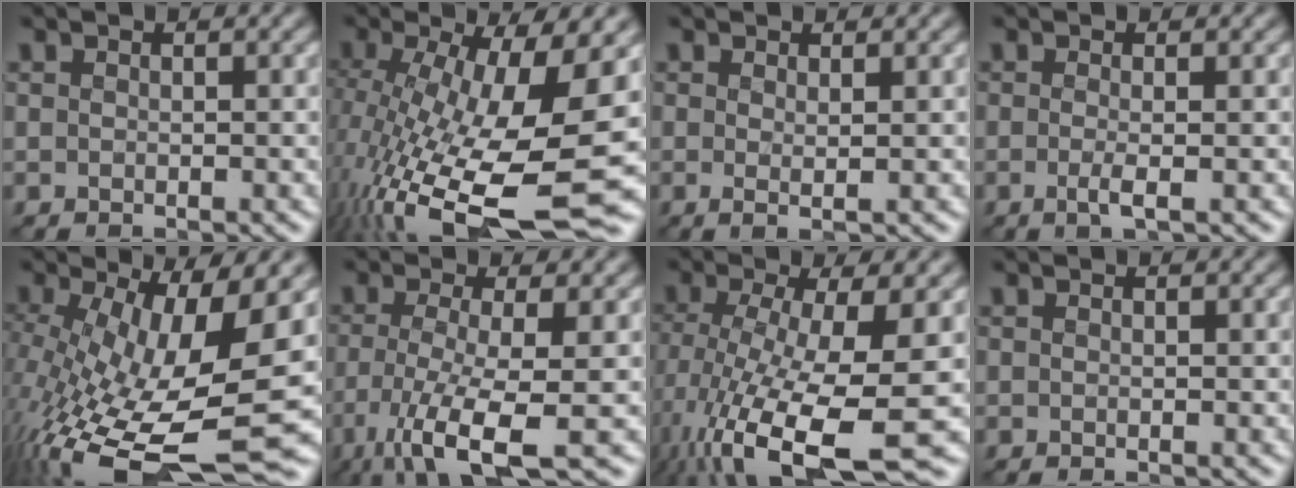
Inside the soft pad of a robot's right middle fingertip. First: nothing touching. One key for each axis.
{"total": 14.2, "fx": -3.4, "fy": 4.9, "fz": 13.0, "tx": -0.239, "ty": -0.024, "tz": -0.049}
{"total": 1.2, "fx": 0.2, "fy": 0.2, "fz": 1.1, "tx": -0.017, "ty": -0.004, "tz": 0.001}
{"total": 1.6, "fx": -0.3, "fy": 0.4, "fz": 1.5, "tx": -0.028, "ty": -0.006, "tz": -0.009}
{"total": 15.8, "fx": -4.2, "fy": 5.5, "fz": 14.3, "tx": -0.271, "ty": -0.028, "tz": -0.068}
{"total": 7.2, "fx": -2.9, "fy": 1.6, "fz": 6.4, "tx": -0.123, "ty": -0.012, "tz": -0.060}
{"total": 12.8, "fx": -4.3, "fy": 4.0, "fz": 11.4, "tx": -0.226, "ty": -0.029, "tz": -0.065}
{"total": 0.0}